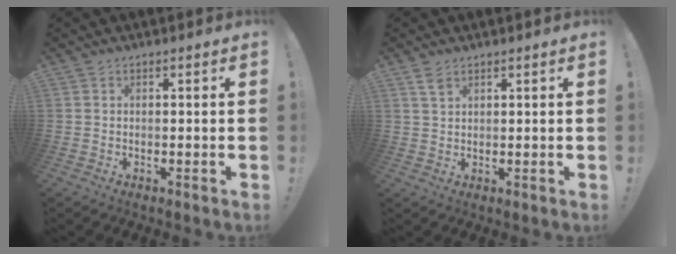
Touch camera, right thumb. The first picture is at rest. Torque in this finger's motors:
{"motor_torque": [0.41, 0.64, 0.22, -0.01, -0.01]}